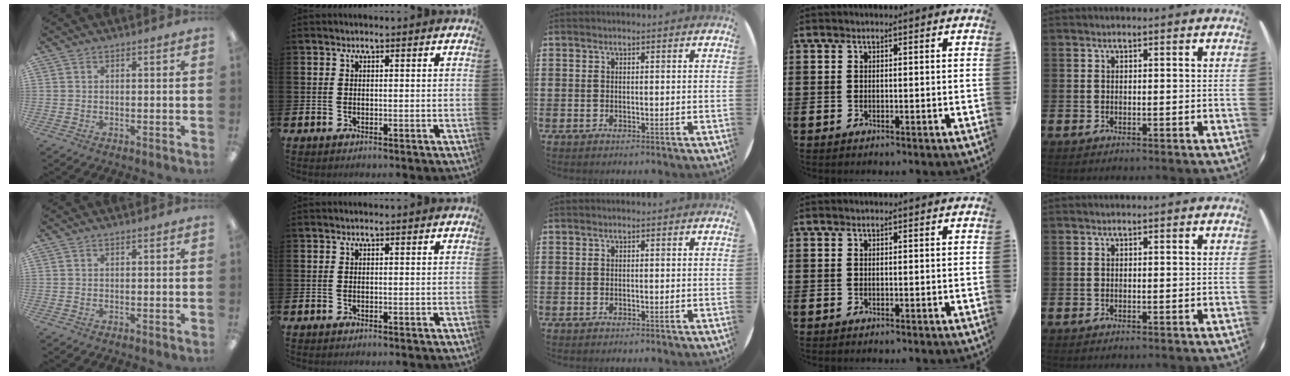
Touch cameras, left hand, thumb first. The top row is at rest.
{}